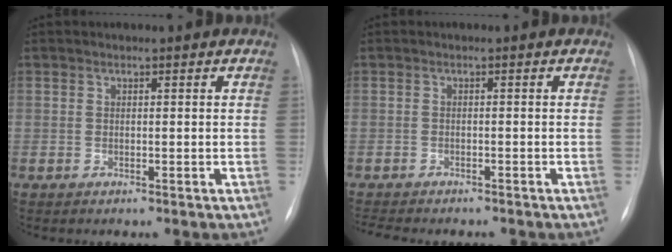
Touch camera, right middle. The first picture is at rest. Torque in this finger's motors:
{"motor_torque": [0.10, -0.10, 0.02, 0.01]}